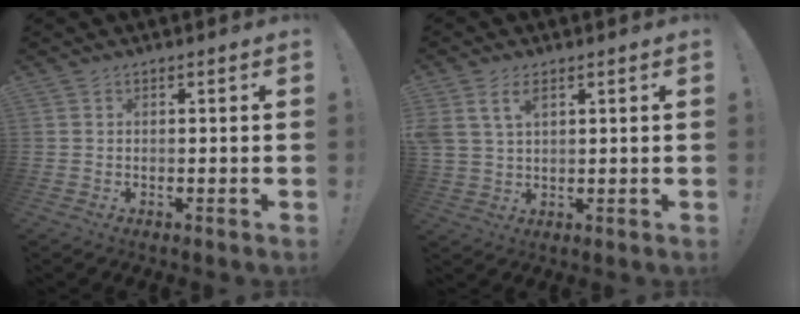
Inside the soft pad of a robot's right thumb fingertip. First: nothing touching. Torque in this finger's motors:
{"motor_torque": [0.34, 0.34, 0.63, 0.22, 0.37]}